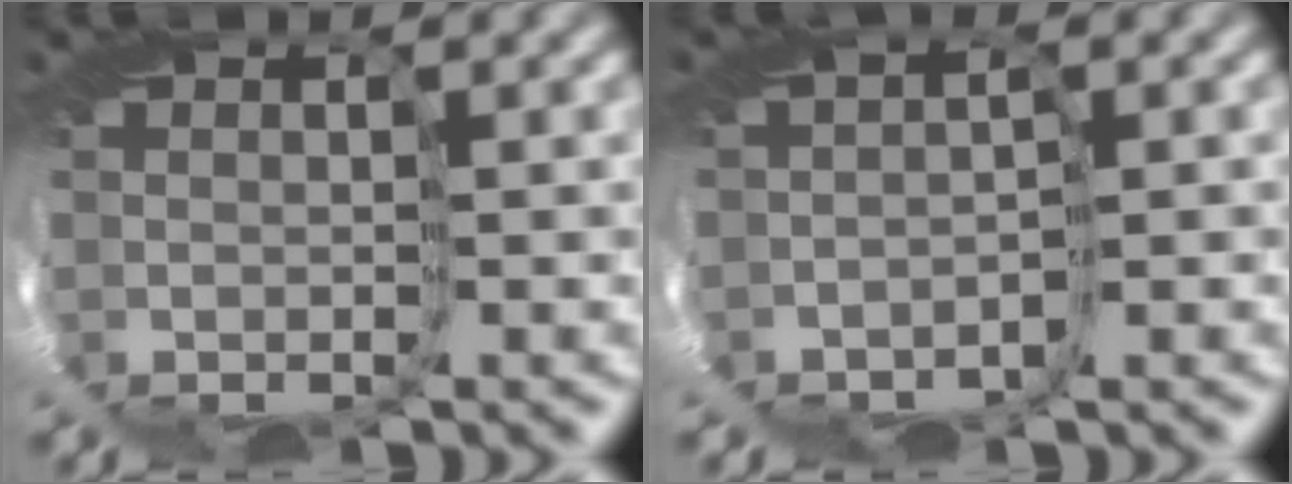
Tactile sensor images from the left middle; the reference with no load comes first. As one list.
[{"total": 2.5, "force": [-2.4, 0.6, 0.6], "torque": [-0.013, -0.009, -0.038]}]